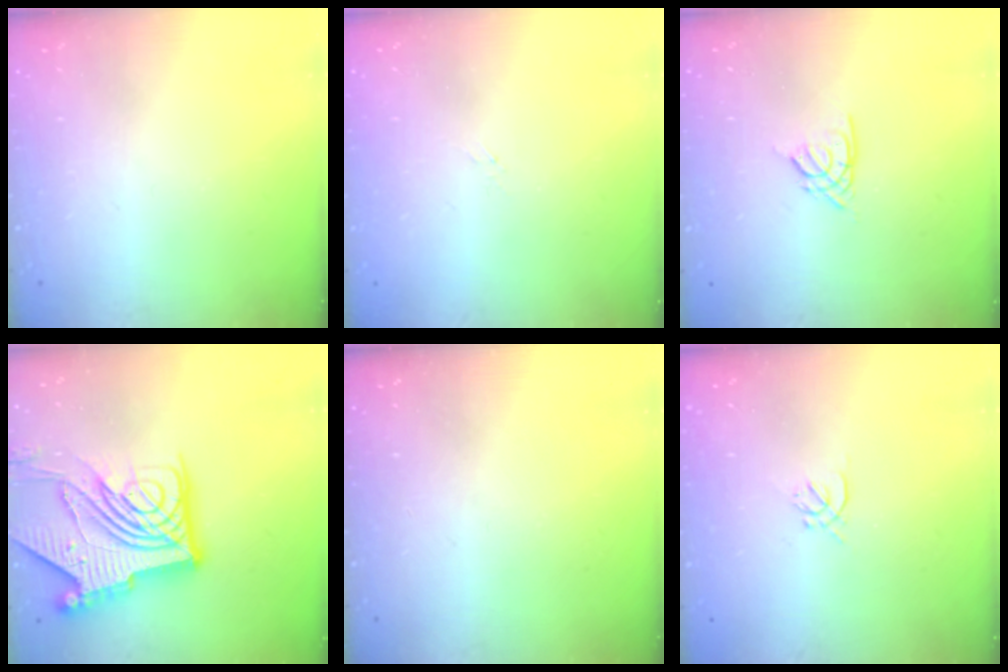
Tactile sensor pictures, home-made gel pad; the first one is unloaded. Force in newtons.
{"total": 1.5, "press": 1.4, "slide": 0.3}
{"total": 2.2, "press": 2.1, "slide": 0.5}
{"total": 20.6, "press": 20.4, "slide": 2.3}
{"total": 0.0}
{"total": 1.0, "press": 0.9, "slide": 0.4}